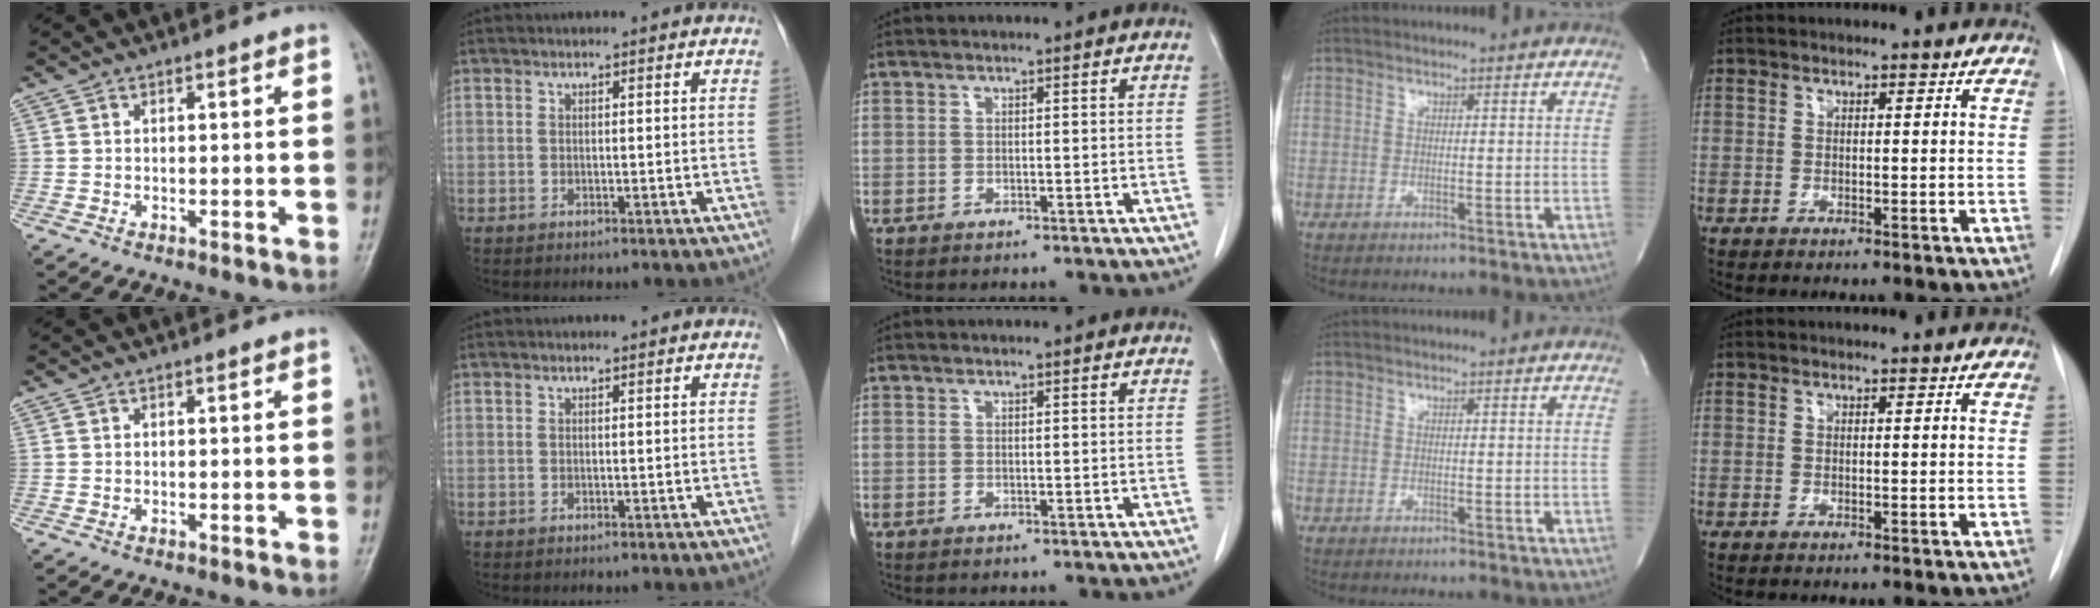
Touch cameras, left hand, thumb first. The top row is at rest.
{}